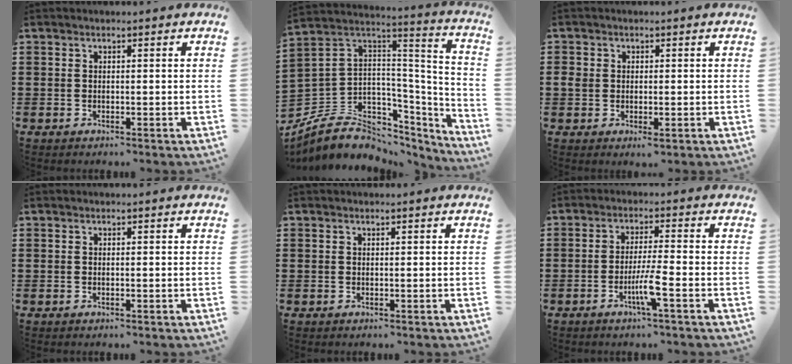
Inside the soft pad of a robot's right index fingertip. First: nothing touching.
{"total": 8.1, "force": [-4.2, 6.2, 3.1], "torque": [-0.091, -0.012, -0.074]}
{"total": 1.9, "force": [-0.2, 1.5, 1.3], "torque": [-0.034, 0.000, -0.006]}
{"total": 0.0}
{"total": 0.0}
{"total": 4.8, "force": [-2.2, -0.2, 4.3], "torque": [-0.086, -0.017, -0.043]}